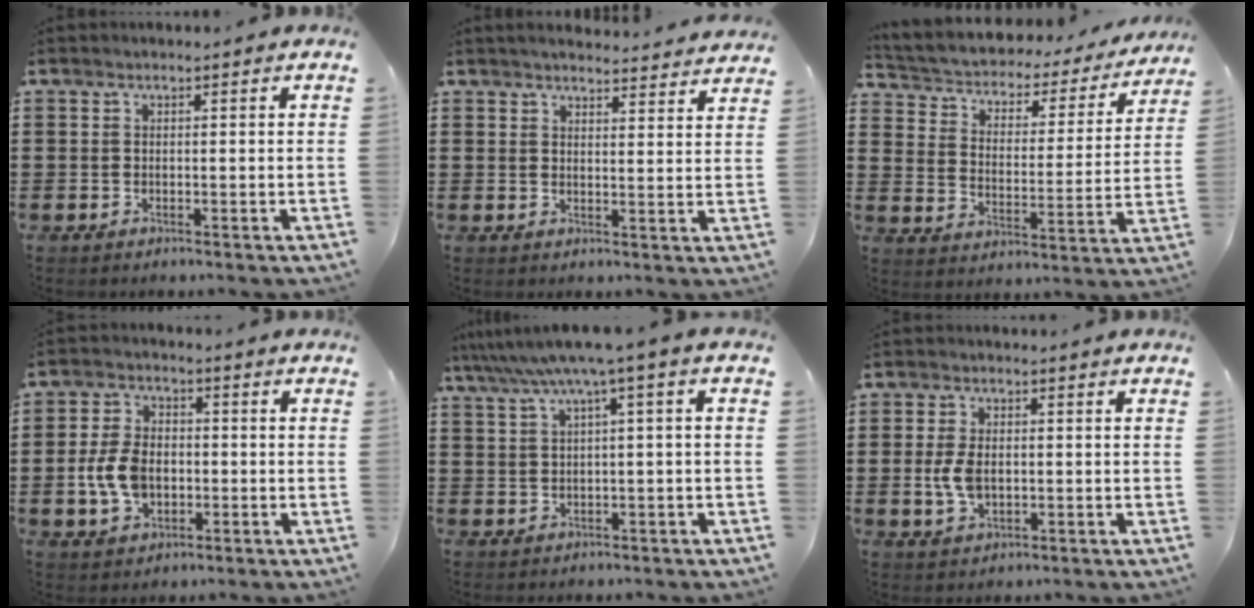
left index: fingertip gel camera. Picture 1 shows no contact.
{"total": 3.2, "force": [3.1, -0.3, 0.4], "torque": [-0.009, -0.019, 0.054]}
{"total": 2.5, "force": [2.4, 0.9, -0.1], "torque": [-0.018, -0.026, 0.028]}
{"total": 7.4, "force": [-1.2, 4.9, 5.3], "torque": [-0.132, 0.003, -0.028]}
{"total": 4.9, "force": [1.7, -0.5, 4.6], "torque": [-0.090, -0.017, 0.024]}
{"total": 4.9, "force": [-0.1, 2.9, 4.0], "torque": [-0.107, -0.003, -0.009]}